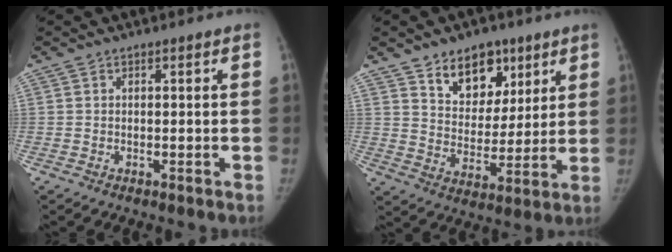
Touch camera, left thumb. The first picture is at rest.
{"total": 12.0, "force": [7.3, 7.9, 5.3], "torque": [-0.040, -0.041, 0.123]}